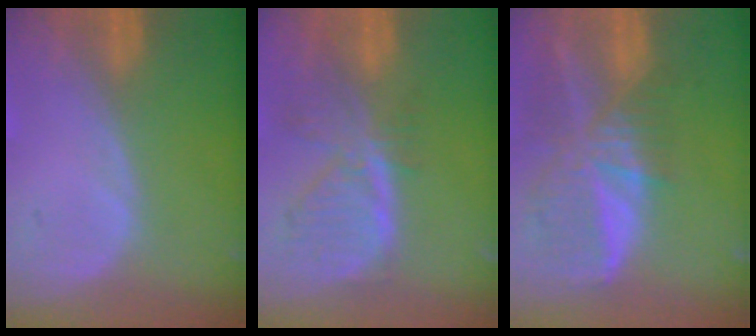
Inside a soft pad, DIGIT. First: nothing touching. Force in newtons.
{"total": 8.1, "press": 7.0, "slide": 4.0}
{"total": 9.2, "press": 8.0, "slide": 4.6}